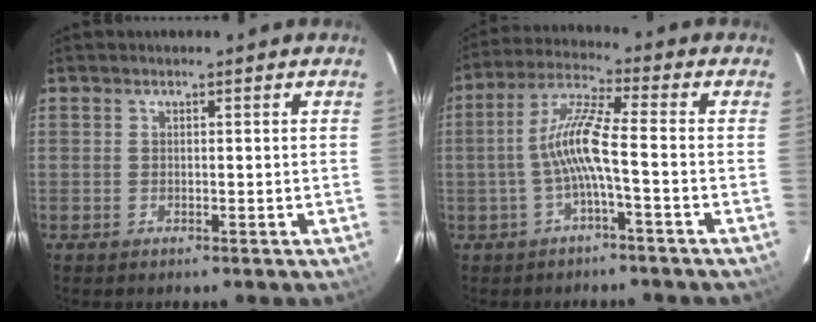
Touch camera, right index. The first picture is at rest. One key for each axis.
{"total": 8.0, "fx": -2.2, "fy": 0.1, "fz": 7.7, "tx": -0.172, "ty": 0.014, "tz": -0.041}